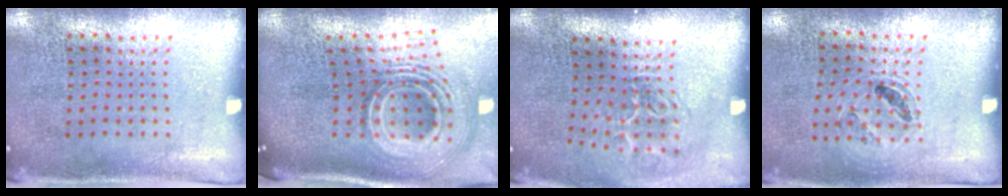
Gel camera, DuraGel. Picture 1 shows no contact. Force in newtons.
{"total": 3.0, "press": 1.8, "slide": 2.4}
{"total": 1.9, "press": 1.2, "slide": 1.5}
{"total": 0.9, "press": 0.9, "slide": 0.1}